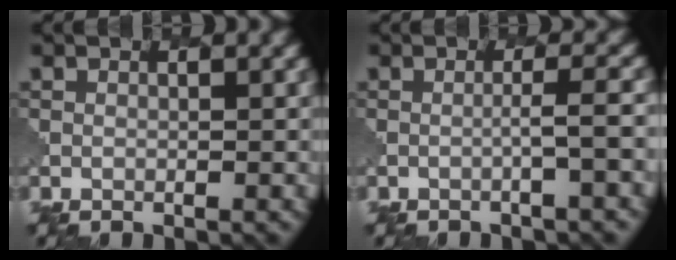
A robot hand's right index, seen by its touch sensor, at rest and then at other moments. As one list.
[{"total": 1.8, "force": [-0.6, 0.1, 1.7], "torque": [-0.012, 0.014, -0.021]}]